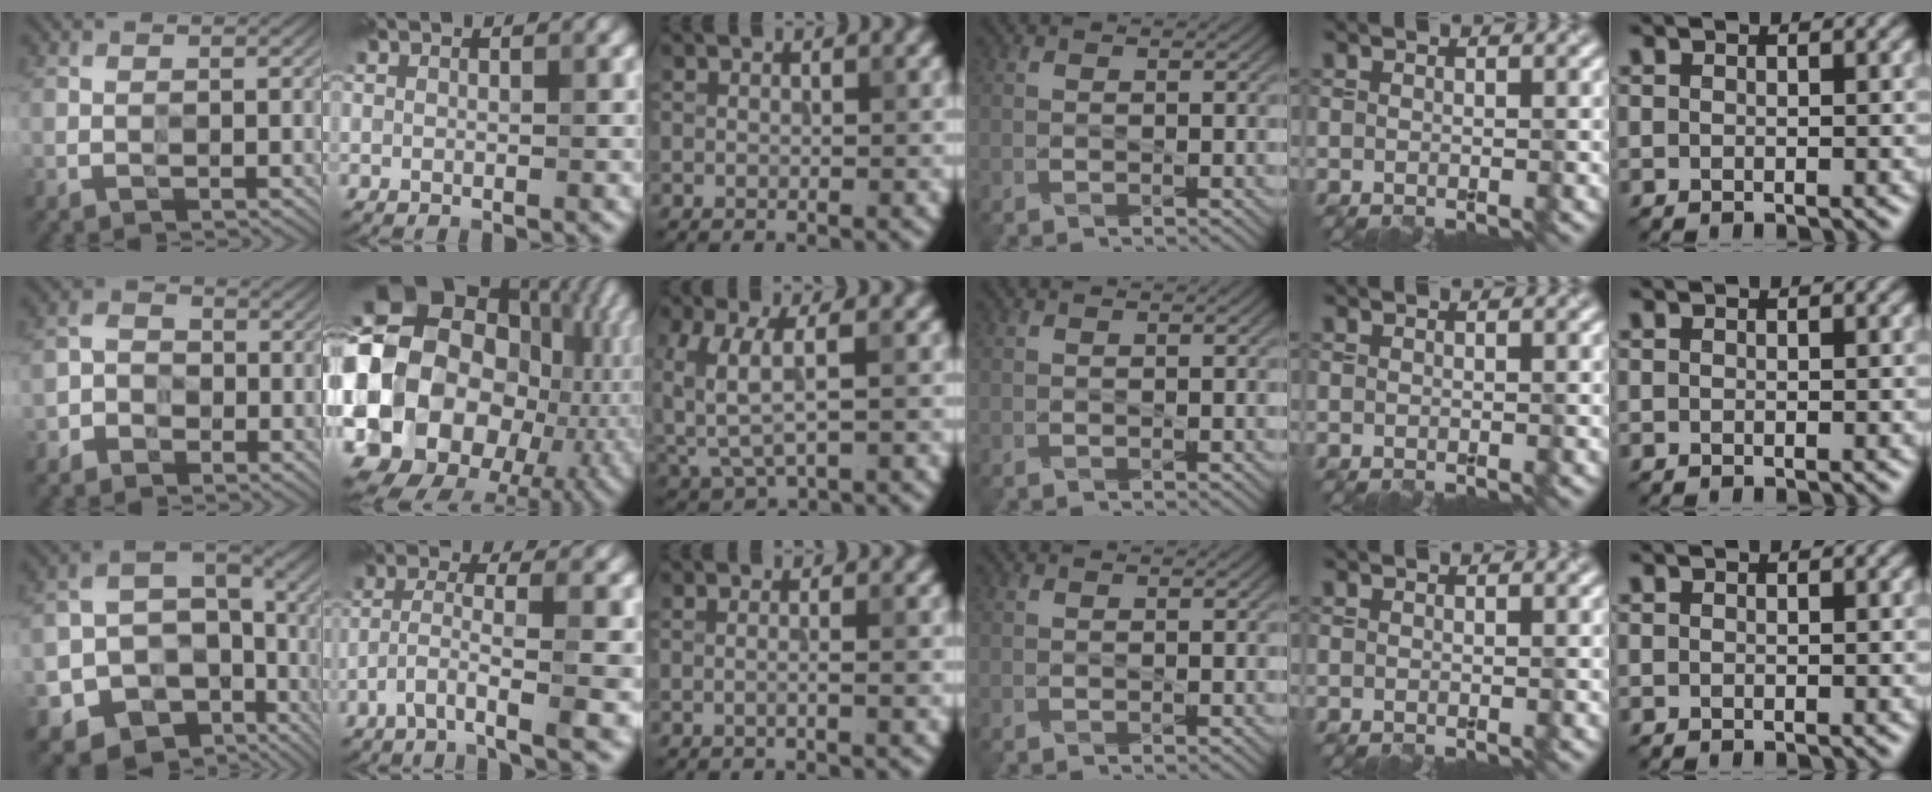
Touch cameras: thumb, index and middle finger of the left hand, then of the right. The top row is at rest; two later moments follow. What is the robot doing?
{"motion": "wipe", "object": "paper plate"}